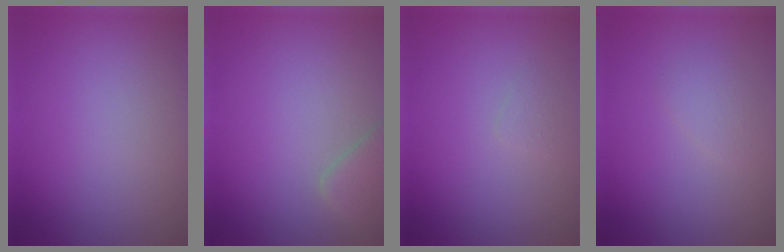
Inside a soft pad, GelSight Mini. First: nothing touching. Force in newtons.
{"total": 2.4, "press": 2.4, "slide": 0.2}
{"total": 0.7, "press": 0.7, "slide": 0.0}
{"total": 1.1, "press": 1.1, "slide": 0.1}